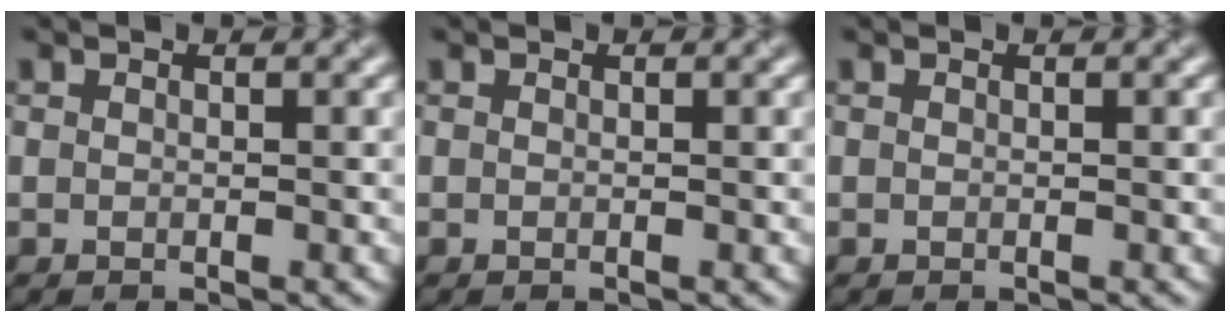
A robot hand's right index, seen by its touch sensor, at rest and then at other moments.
{"total": 0.0}
{"total": 0.0}